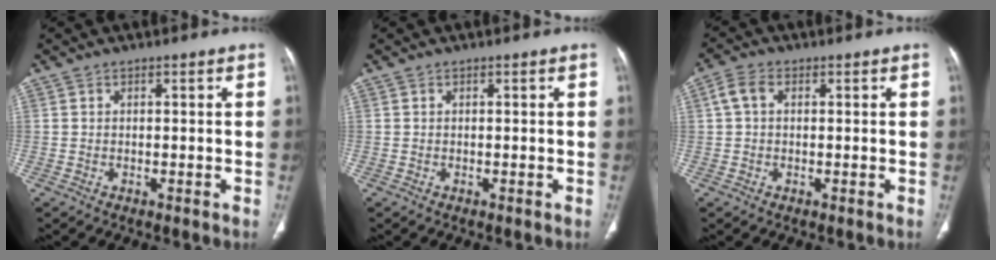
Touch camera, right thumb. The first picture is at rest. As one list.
[{"total": 0.0}, {"total": 3.5, "force": [0.6, 2.3, 2.5], "torque": [-0.053, 0.013, 0.011]}]